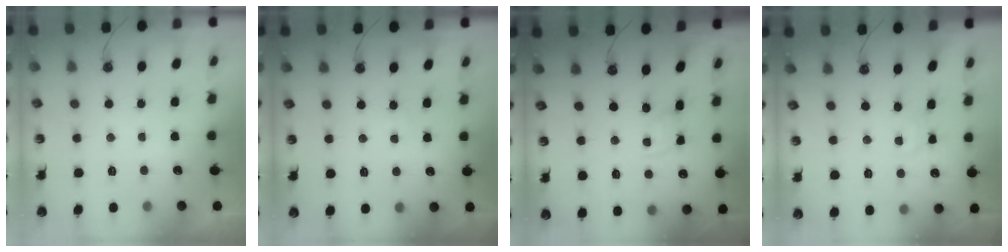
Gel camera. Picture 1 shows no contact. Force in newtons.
{"total": 1.0, "press": 1.0, "slide": 0.1}
{"total": 2.5, "press": 2.4, "slide": 0.3}
{"total": 2.6, "press": 2.6, "slide": 0.4}